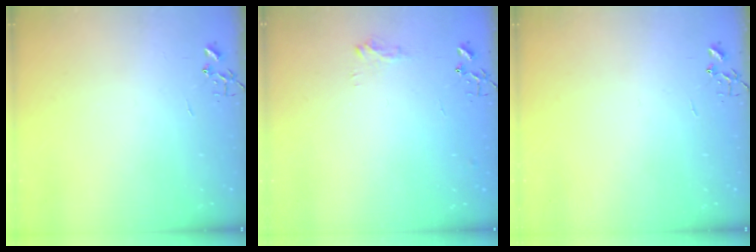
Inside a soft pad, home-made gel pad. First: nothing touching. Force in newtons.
{"total": 8.7, "press": 8.7, "slide": 0.9}
{"total": 0.0}